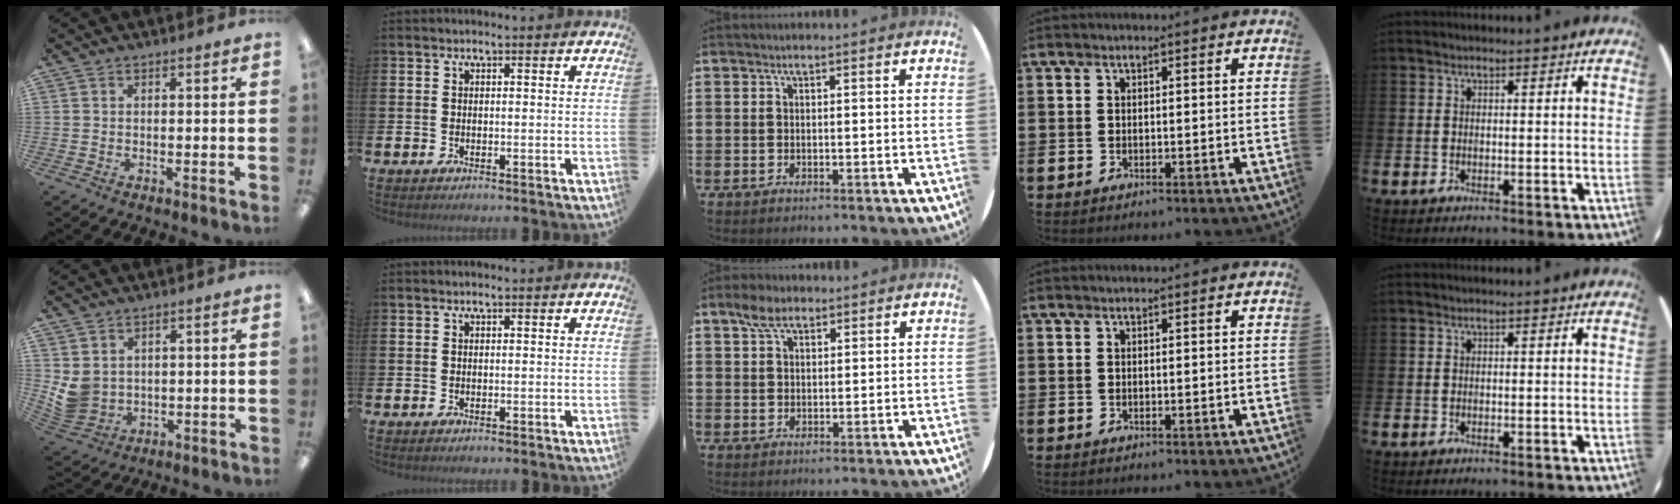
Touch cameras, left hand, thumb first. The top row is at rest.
{"thumb": {"total": 5.3, "force": [1.5, 4.7, 2.0], "torque": [-0.054, -0.014, 0.033]}, "middle": {"total": 4.0, "force": [2.8, 2.0, 1.9], "torque": [-0.036, 0.005, 0.051]}}